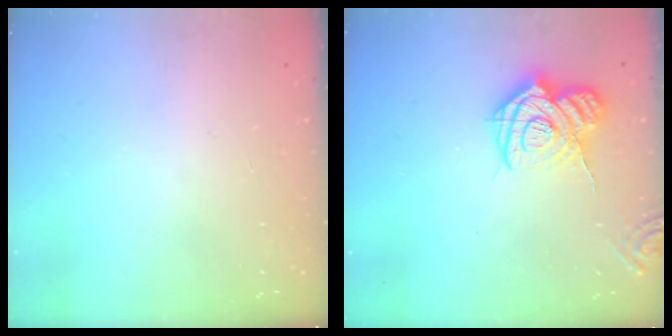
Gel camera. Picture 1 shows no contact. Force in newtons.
{"total": 14.7, "press": 14.6, "slide": 1.5}